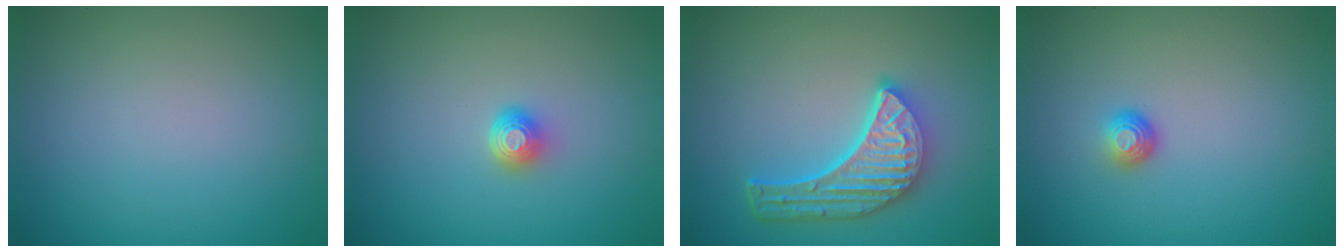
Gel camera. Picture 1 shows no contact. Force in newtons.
{"total": 1.6, "press": 1.2, "slide": 1.0}
{"total": 5.8, "press": 4.5, "slide": 3.7}
{"total": 1.5, "press": 1.0, "slide": 1.1}